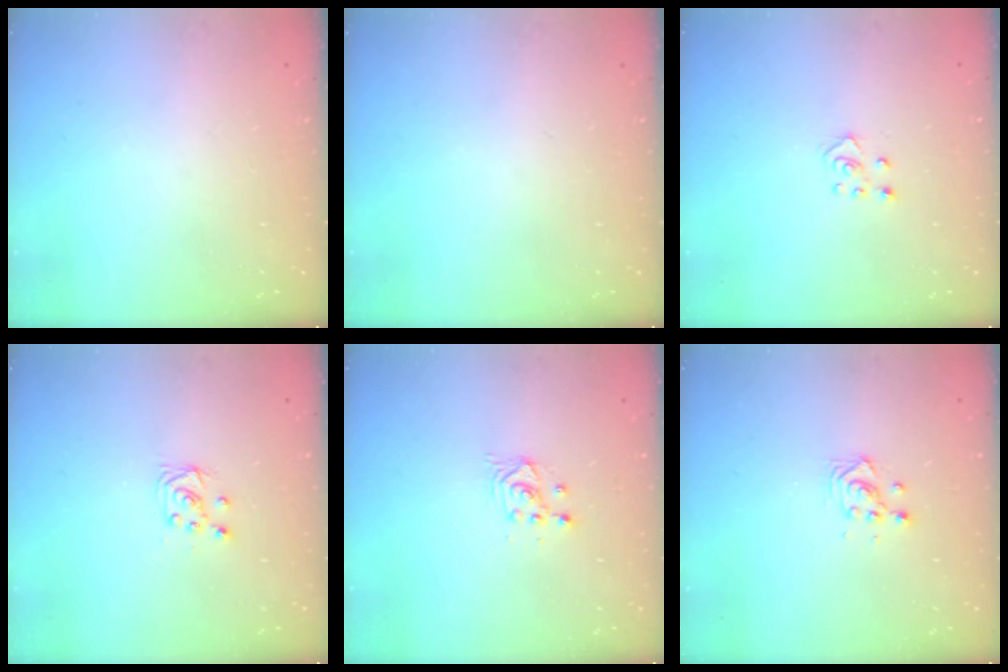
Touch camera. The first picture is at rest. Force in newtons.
{"total": 0.0}
{"total": 3.0, "press": 3.0, "slide": 0.3}
{"total": 5.1, "press": 5.1, "slide": 0.5}
{"total": 2.5, "press": 2.5, "slide": 0.1}
{"total": 3.4, "press": 3.4, "slide": 0.2}